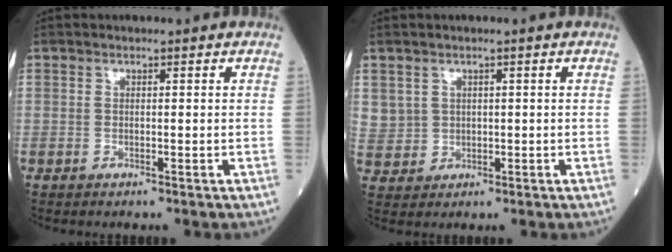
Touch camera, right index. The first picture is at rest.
{"total": 4.2, "force": [1.4, 4.0, 0.3], "torque": [-0.009, 0.007, 0.040]}